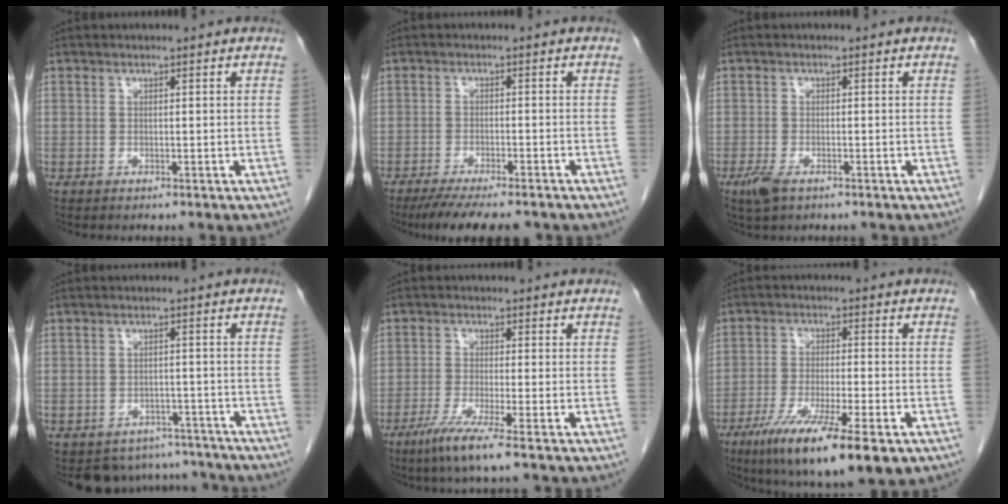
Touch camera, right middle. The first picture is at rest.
{"total": 10.6, "force": [-8.8, 1.7, 5.6], "torque": [-0.082, -0.017, -0.128]}
{"total": 3.2, "force": [-1.9, 1.3, 2.2], "torque": [-0.050, -0.005, -0.030]}
{"total": 8.7, "force": [-7.9, 3.6, -0.2], "torque": [0.011, 0.021, -0.091]}
{"total": 5.8, "force": [-3.6, -0.9, 4.5], "torque": [-0.087, -0.021, -0.071]}
{"total": 14.5, "force": [-8.3, 2.0, 11.8], "torque": [-0.184, -0.038, -0.134]}